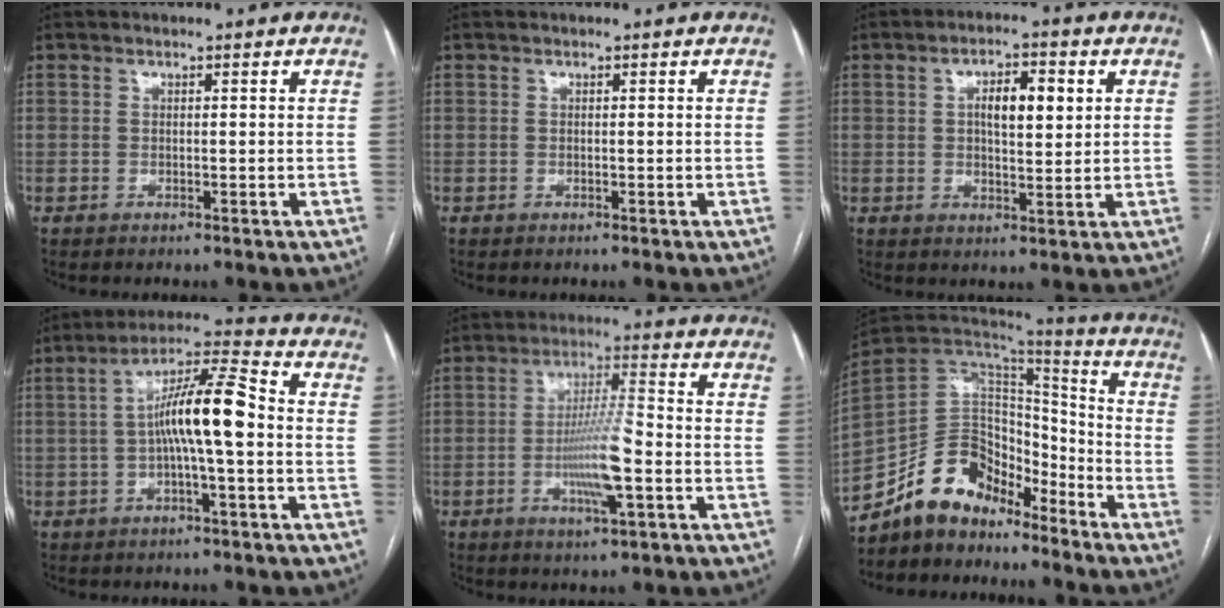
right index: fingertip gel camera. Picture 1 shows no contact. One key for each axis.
{"total": 0.0}
{"total": 6.4, "fx": 1.7, "fy": 2.2, "fz": 5.8, "tx": -0.098, "ty": 0.011, "tz": 0.028}
{"total": 10.6, "fx": -0.7, "fy": 1.0, "fz": 10.5, "tx": -0.188, "ty": 0.025, "tz": -0.018}
{"total": 9.5, "fx": -2.5, "fy": 1.2, "fz": 9.0, "tx": -0.167, "ty": 0.000, "tz": -0.045}
{"total": 13.5, "fx": -10.8, "fy": 6.6, "fz": 4.8, "tx": -0.080, "ty": 0.049, "tz": -0.197}